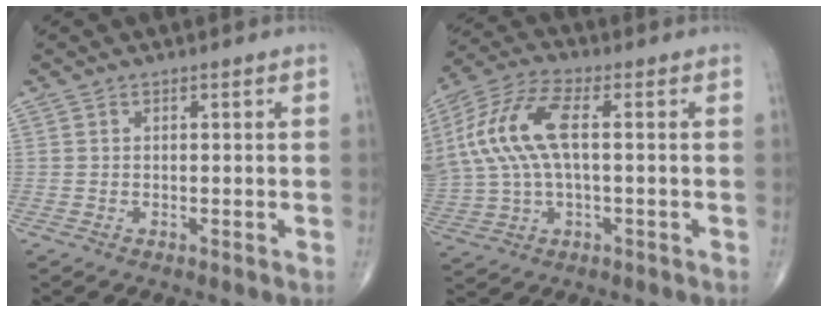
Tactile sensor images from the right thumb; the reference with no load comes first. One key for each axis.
{"total": 16.2, "fx": 2.3, "fy": 7.6, "fz": 14.2, "tx": -0.328, "ty": 0.026, "tz": 0.047}